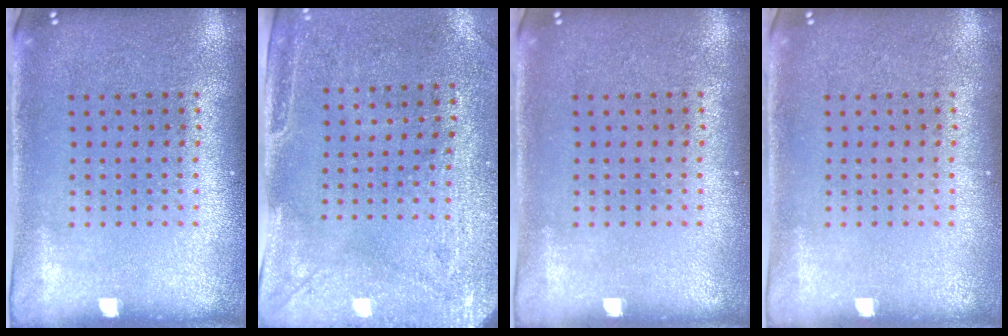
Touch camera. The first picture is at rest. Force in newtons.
{"total": 3.0, "press": 2.4, "slide": 1.8}
{"total": 0.0}
{"total": 0.0}